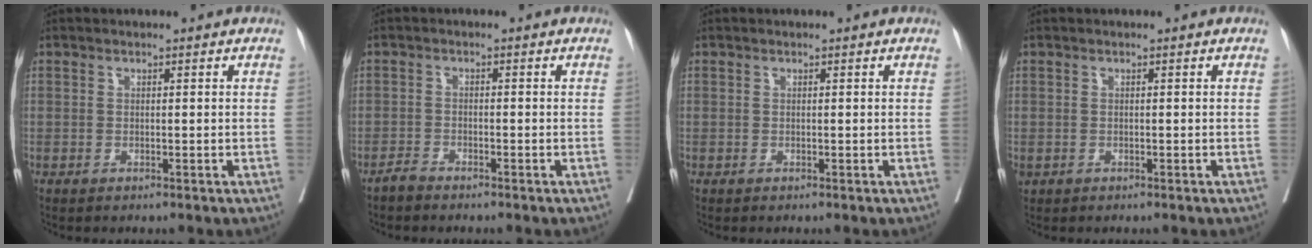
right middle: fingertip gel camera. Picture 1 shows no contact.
{"total": 1.5, "force": [-1.5, 0.3, 0.3], "torque": [-0.008, 0.000, -0.028]}
{"total": 0.0}
{"total": 0.8, "force": [-0.2, 0.7, 0.2], "torque": [-0.006, 0.002, 0.003]}